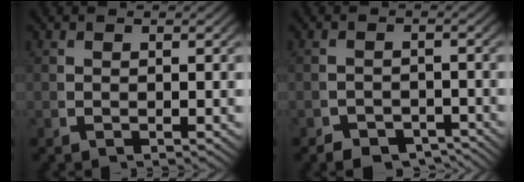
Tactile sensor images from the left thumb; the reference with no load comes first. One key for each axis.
{"total": 4.3, "fx": -3.7, "fy": 1.9, "fz": 1.1, "tx": -0.007, "ty": -0.025, "tz": -0.057}